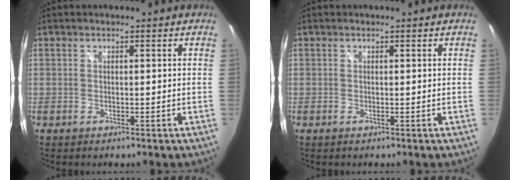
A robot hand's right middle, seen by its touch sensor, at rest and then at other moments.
{"total": 0.0}